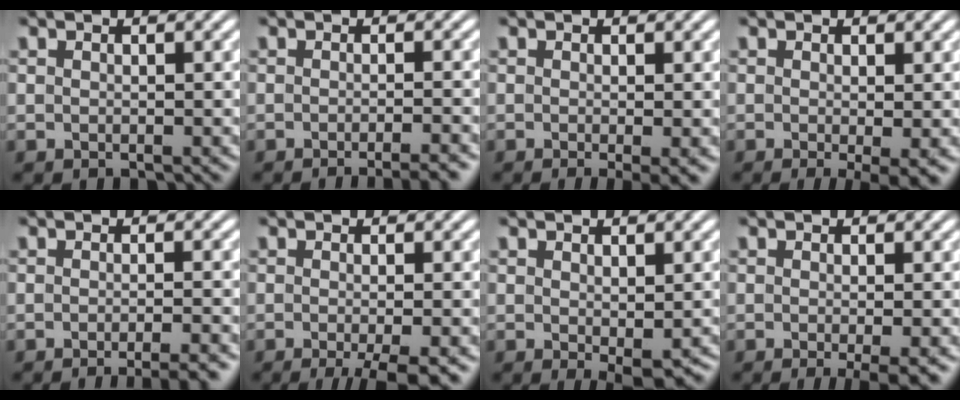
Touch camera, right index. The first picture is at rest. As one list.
[{"total": 3.1, "force": [-2.7, 0.2, 1.4], "torque": [-0.013, -0.002, -0.045]}, {"total": 2.3, "force": [-1.1, 0.4, 2.0], "torque": [-0.024, -0.011, -0.012]}, {"total": 3.1, "force": [-1.6, 0.6, 2.6], "torque": [-0.034, -0.016, -0.016]}, {"total": 3.9, "force": [-3.4, 0.4, 1.8], "torque": [-0.018, -0.004, -0.053]}, {"total": 5.3, "force": [-3.6, 1.3, 3.7], "torque": [-0.050, -0.018, -0.044]}, {"total": 2.0, "force": [-0.5, 0.3, 1.9], "torque": [-0.022, -0.017, 0.004]}, {"total": 3.6, "force": [-2.2, 0.7, 2.8], "torque": [-0.036, -0.013, -0.027]}]